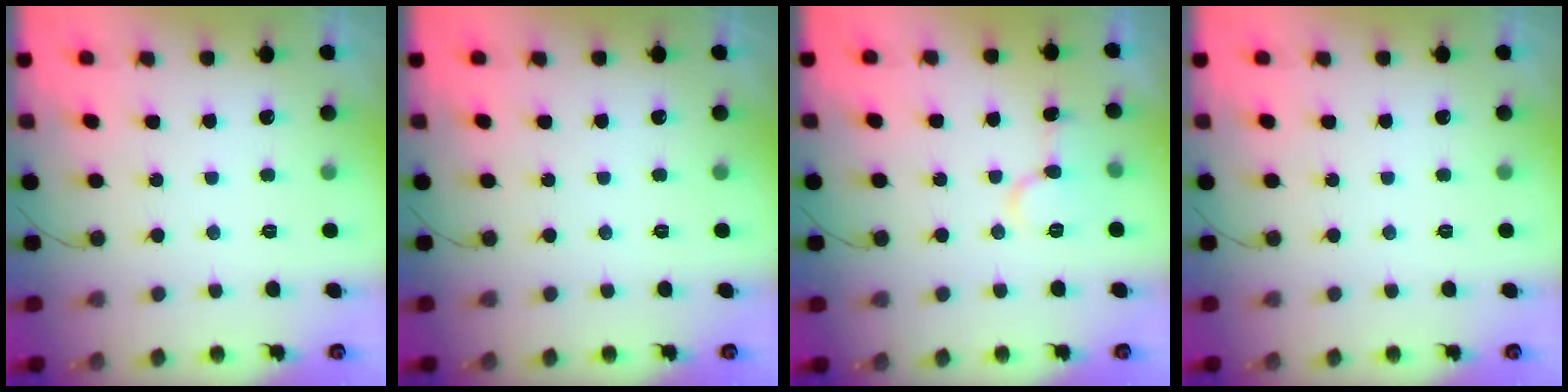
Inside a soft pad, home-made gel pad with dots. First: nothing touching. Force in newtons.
{"total": 0.0}
{"total": 8.3, "press": 8.3, "slide": 0.5}
{"total": 0.0}